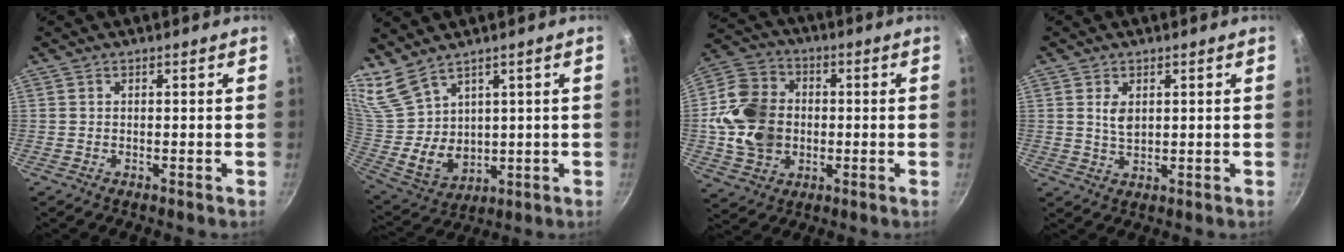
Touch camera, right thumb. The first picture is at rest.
{"total": 10.7, "force": [7.5, 5.5, 5.3], "torque": [-0.088, -0.059, 0.177]}
{"total": 15.5, "force": [-0.6, 12.3, 9.3], "torque": [-0.155, 0.017, -0.015]}
{"total": 3.6, "force": [1.1, 2.2, 2.6], "torque": [-0.044, -0.008, 0.022]}